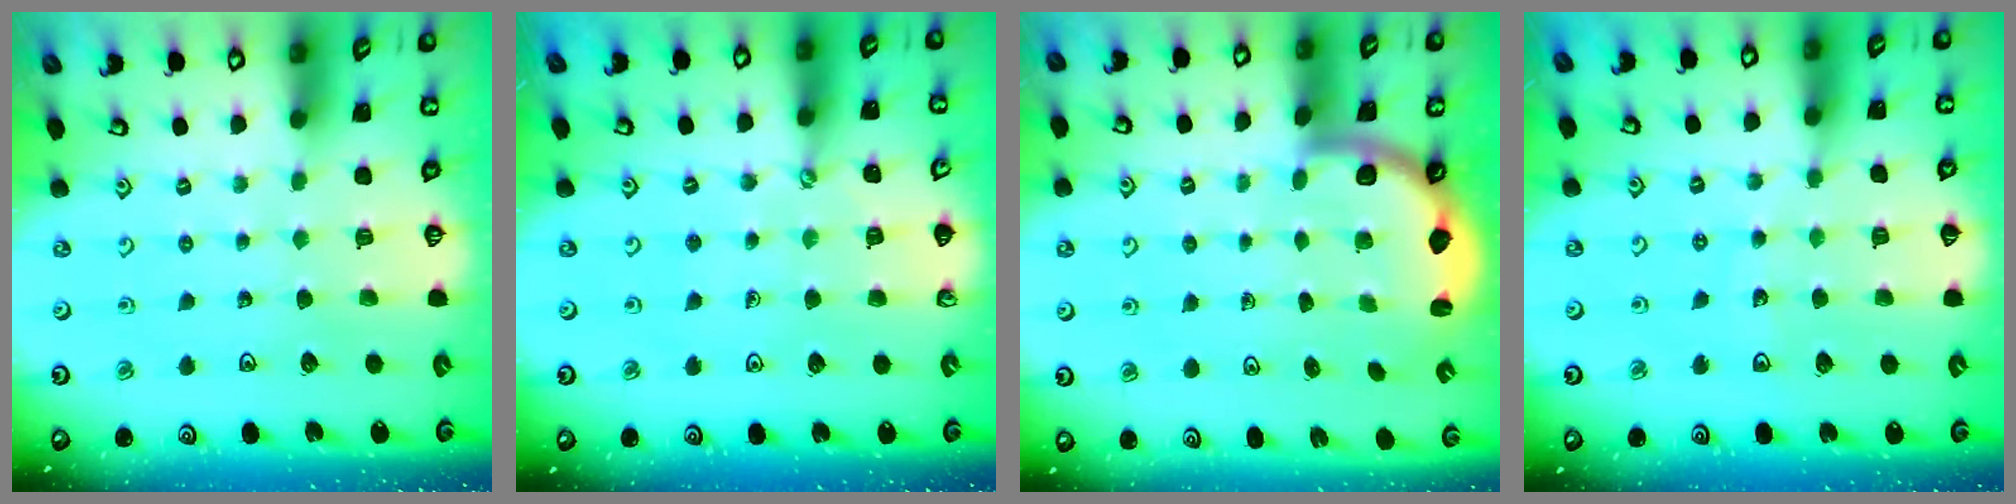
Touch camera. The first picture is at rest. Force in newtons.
{"total": 2.4, "press": 2.4, "slide": 0.3}
{"total": 2.5, "press": 2.4, "slide": 0.7}
{"total": 5.3, "press": 4.8, "slide": 2.3}